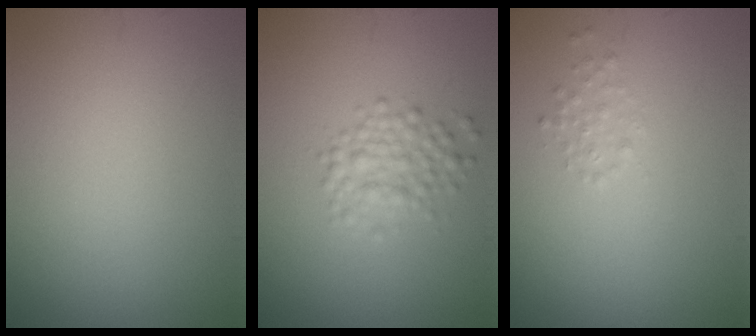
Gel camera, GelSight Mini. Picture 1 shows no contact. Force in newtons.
{"total": 2.6, "press": 2.6, "slide": 0.0}
{"total": 1.0, "press": 1.0, "slide": 0.1}